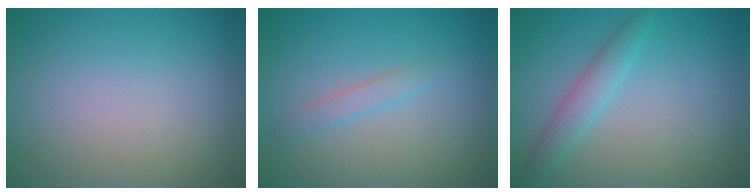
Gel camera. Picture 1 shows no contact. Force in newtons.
{"total": 1.2, "press": 1.2, "slide": 0.1}
{"total": 2.2, "press": 2.2, "slide": 0.1}